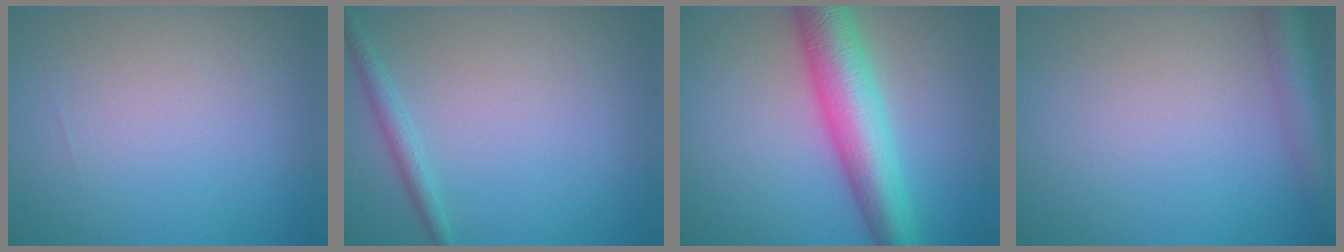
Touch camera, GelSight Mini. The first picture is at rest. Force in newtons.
{"total": 1.6, "press": 1.6, "slide": 0.1}
{"total": 7.9, "press": 7.9, "slide": 0.1}
{"total": 4.4, "press": 4.4, "slide": 0.2}